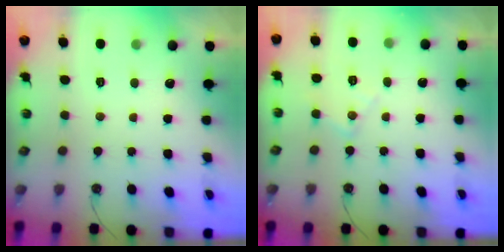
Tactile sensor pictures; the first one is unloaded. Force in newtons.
{"total": 7.4, "press": 7.4, "slide": 0.6}